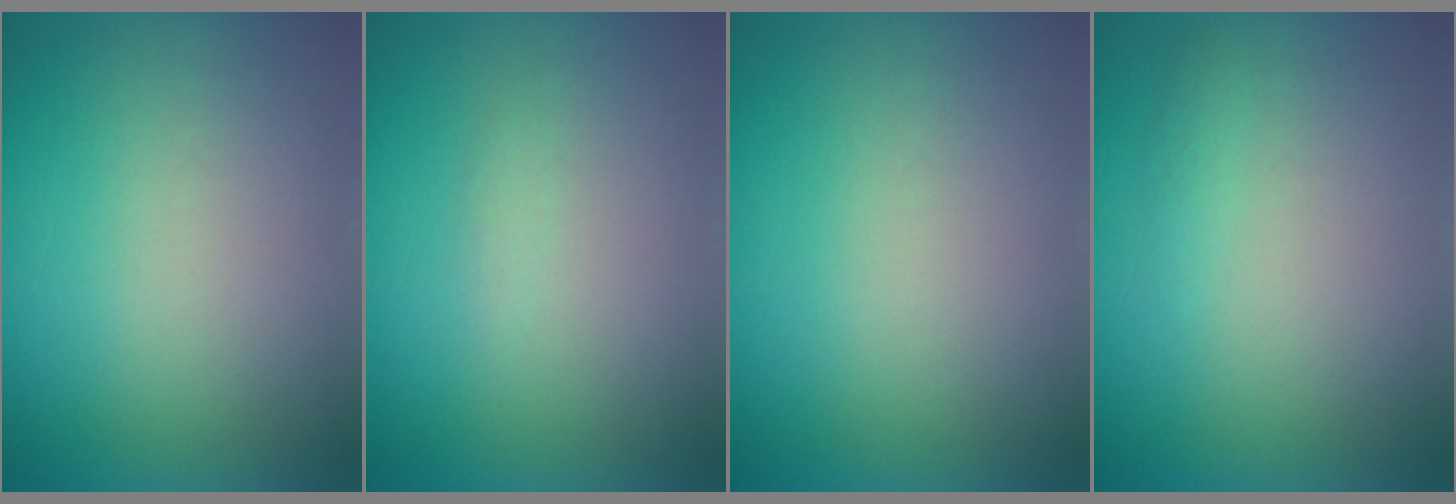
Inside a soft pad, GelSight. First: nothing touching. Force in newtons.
{"total": 1.0}
{"total": 0.0}
{"total": 1.2}